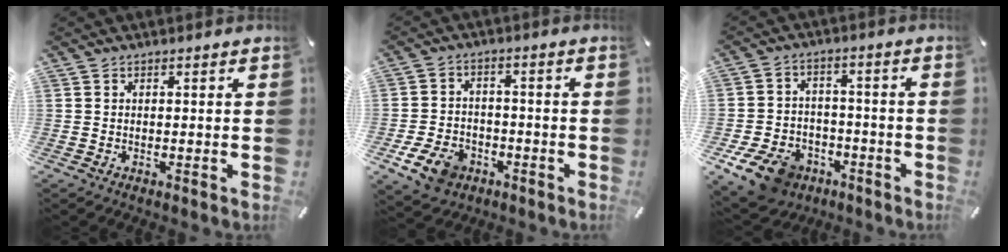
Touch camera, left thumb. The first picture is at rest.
{"total": 8.8, "force": [-4.4, 6.3, 4.3], "torque": [-0.086, 0.024, -0.081]}
{"total": 11.1, "force": [-6.4, 7.6, 5.0], "torque": [-0.094, 0.046, -0.114]}